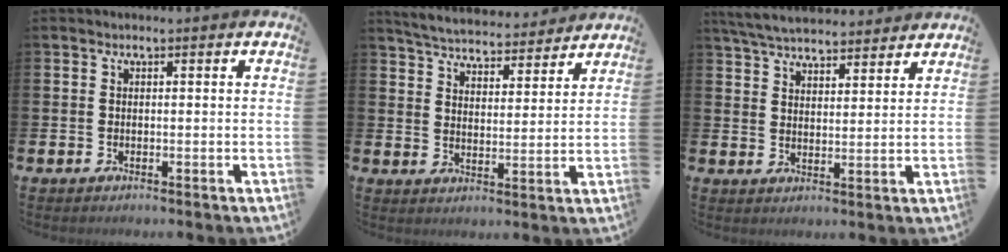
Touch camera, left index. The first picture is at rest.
{"total": 5.5, "force": [5.4, 0.9, 0.6], "torque": [-0.030, -0.039, 0.093]}
{"total": 5.8, "force": [5.6, 1.0, 1.0], "torque": [-0.043, -0.025, 0.102]}